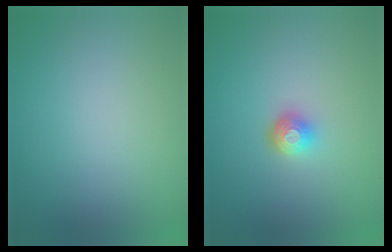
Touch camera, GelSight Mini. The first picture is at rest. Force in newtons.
{"total": 2.0, "press": 1.5, "slide": 1.4}